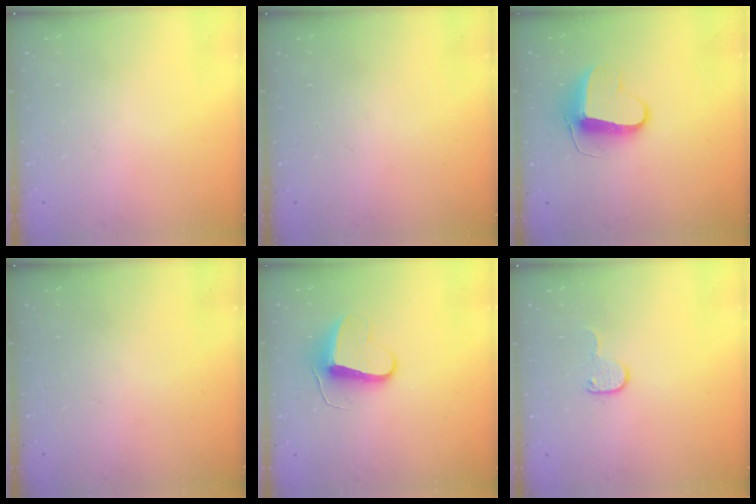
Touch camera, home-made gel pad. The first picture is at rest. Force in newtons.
{"total": 0.0}
{"total": 9.5, "press": 9.5, "slide": 0.4}
{"total": 0.0}
{"total": 9.3, "press": 9.3, "slide": 0.5}
{"total": 5.6, "press": 5.5, "slide": 0.5}